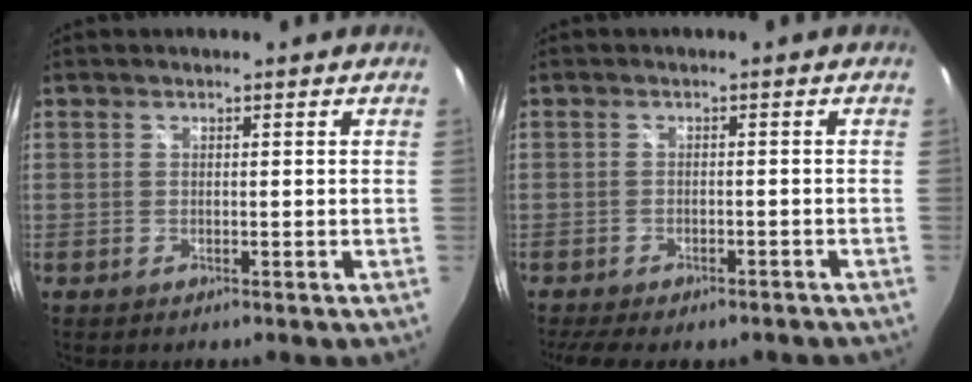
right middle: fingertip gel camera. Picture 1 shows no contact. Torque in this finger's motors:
{"motor_torque": [1.06, -1.08, 0.15, 0.06]}